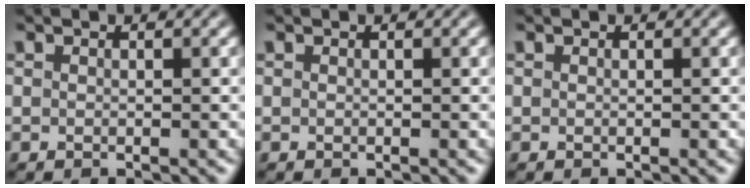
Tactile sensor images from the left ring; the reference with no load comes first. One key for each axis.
{"total": 0.0}
{"total": 0.0}